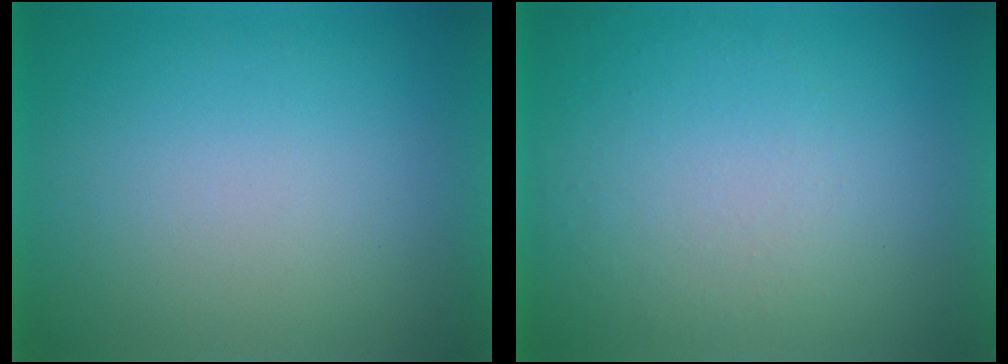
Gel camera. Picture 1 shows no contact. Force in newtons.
{"total": 1.0}